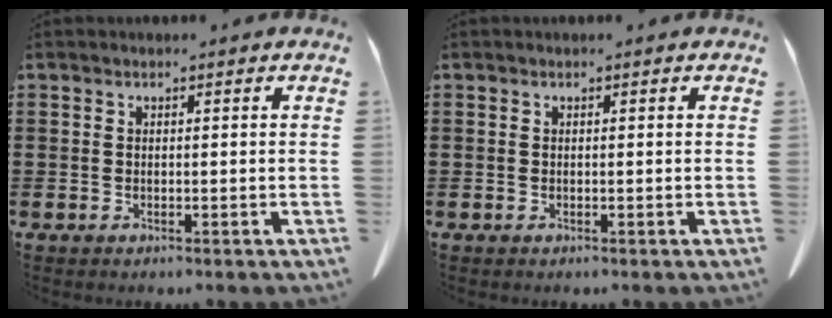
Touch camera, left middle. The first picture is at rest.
{"total": 0.0}